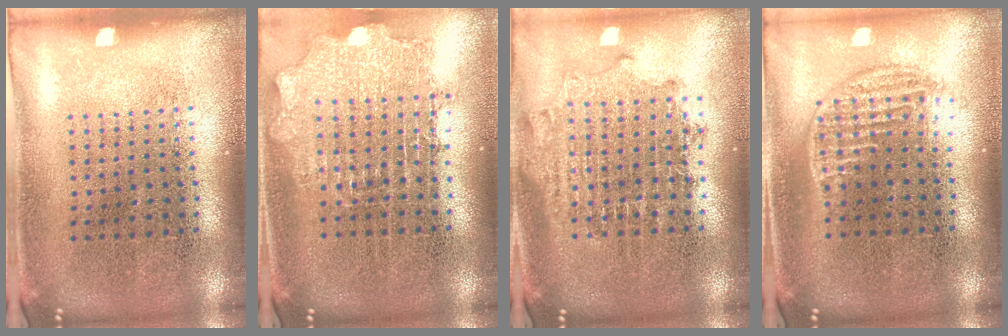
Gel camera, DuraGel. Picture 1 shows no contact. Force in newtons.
{"total": 1.9, "press": 1.5, "slide": 1.1}
{"total": 1.8, "press": 1.4, "slide": 1.0}
{"total": 1.2, "press": 1.0, "slide": 0.6}